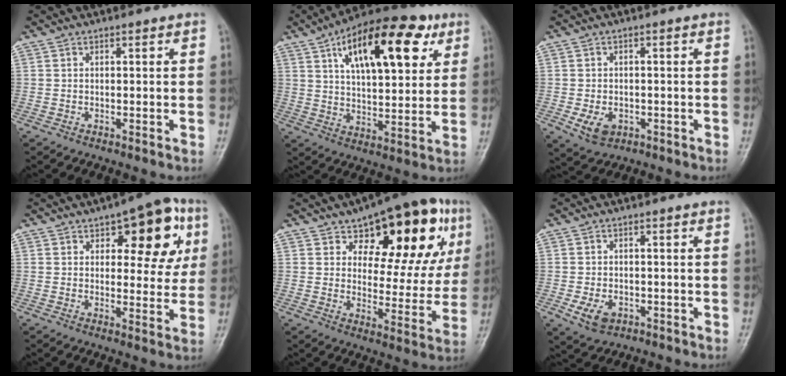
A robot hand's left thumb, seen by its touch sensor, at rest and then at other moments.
{"total": 21.3, "force": [9.1, 9.5, 16.8], "torque": [-0.225, -0.012, 0.141]}
{"total": 4.9, "force": [-1.6, 3.5, 3.0], "torque": [-0.048, 0.002, -0.019]}
{"total": 13.2, "force": [5.3, 6.4, 10.3], "torque": [-0.082, -0.003, 0.062]}
{"total": 20.7, "force": [9.4, 9.9, 15.6], "torque": [-0.154, -0.017, 0.131]}
{"total": 5.0, "force": [-1.9, 3.4, 3.1], "torque": [-0.053, 0.002, -0.026]}